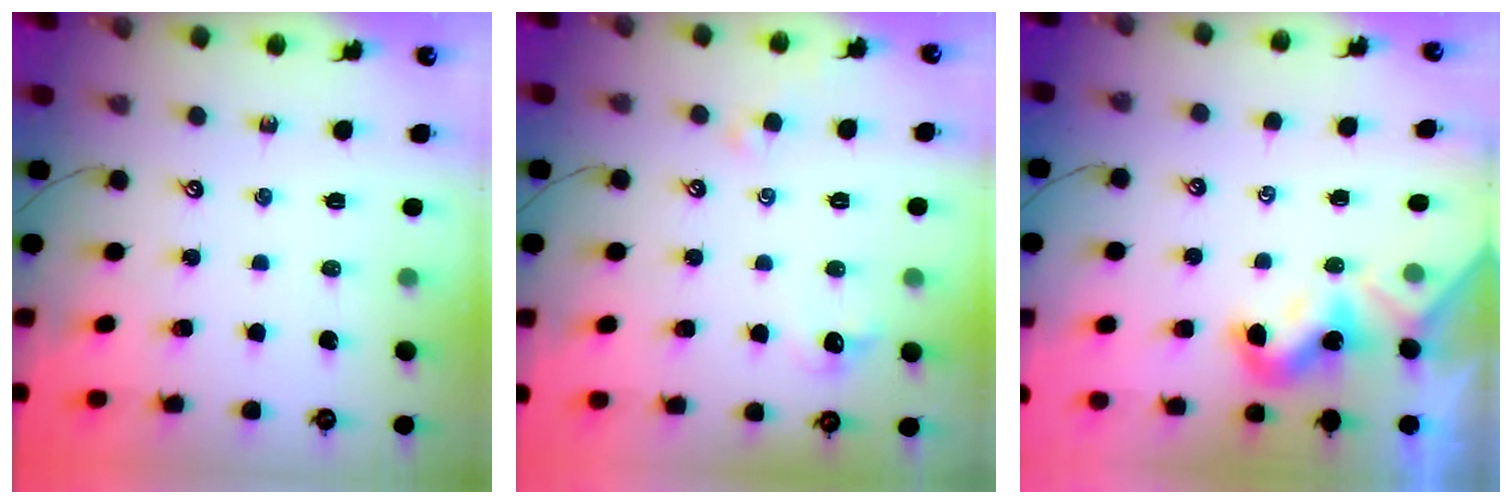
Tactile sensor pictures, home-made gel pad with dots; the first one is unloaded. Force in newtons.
{"total": 0.9, "press": 0.6, "slide": 0.7}
{"total": 1.9, "press": 1.9, "slide": 0.4}